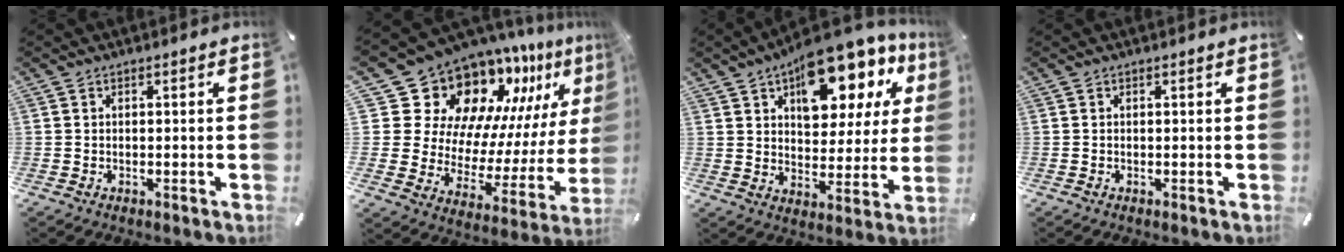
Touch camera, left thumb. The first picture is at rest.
{"total": 18.3, "force": [15.0, 9.2, 5.2], "torque": [-0.083, -0.155, 0.271]}
{"total": 17.7, "force": [11.2, 9.3, 10.1], "torque": [-0.130, -0.072, 0.190]}
{"total": 0.0}